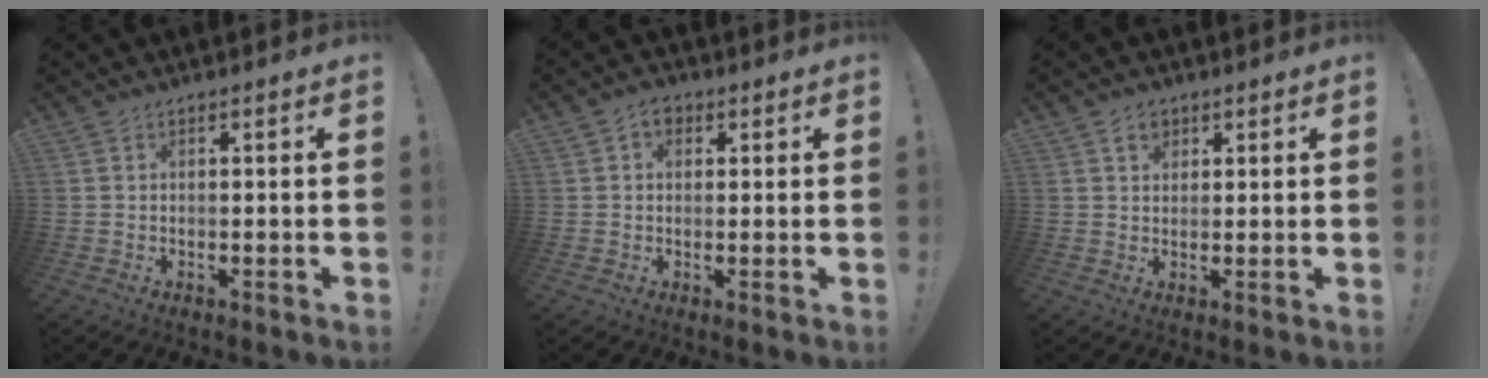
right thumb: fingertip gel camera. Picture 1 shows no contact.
{"total": 4.3, "force": [1.6, 3.3, 2.3], "torque": [-0.024, -0.002, 0.028]}
{"total": 4.0, "force": [2.2, 3.1, 1.4], "torque": [-0.004, -0.009, 0.036]}